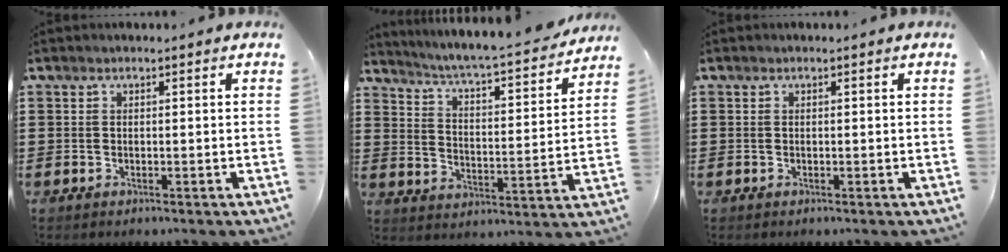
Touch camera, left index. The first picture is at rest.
{"total": 4.3, "force": [4.1, -0.4, 1.4], "torque": [-0.051, -0.041, 0.058]}
{"total": 0.0}